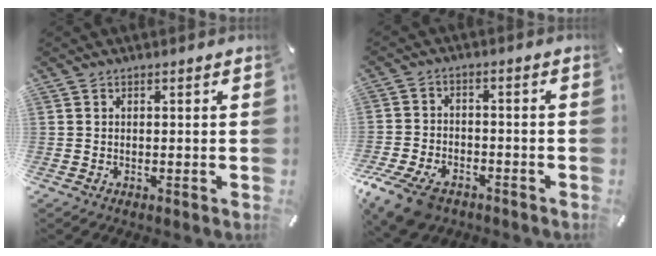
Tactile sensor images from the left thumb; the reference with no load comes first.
{"total": 9.8, "force": [-6.3, 5.6, 5.0], "torque": [-0.102, 0.029, -0.115]}